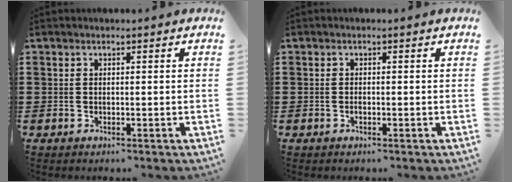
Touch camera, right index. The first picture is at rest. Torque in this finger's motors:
{"motor_torque": [0.35, -0.17, 0.03, 0.03]}